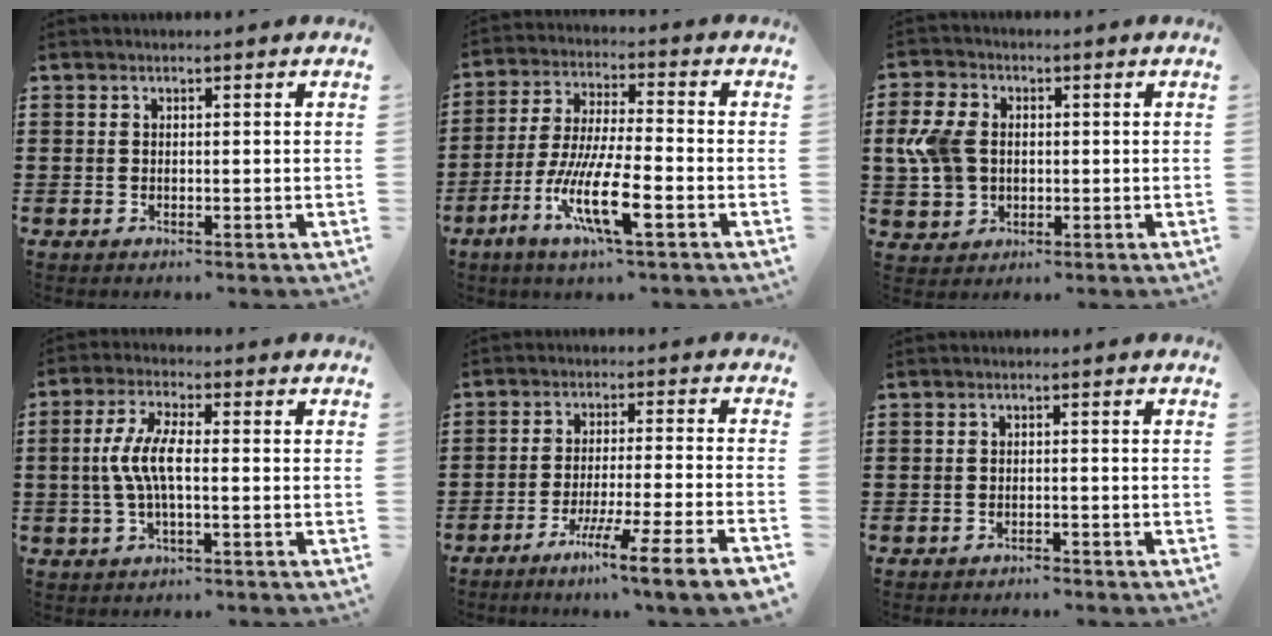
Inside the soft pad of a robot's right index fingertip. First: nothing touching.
{"total": 11.3, "force": [-5.0, 2.1, 9.9], "torque": [-0.220, -0.014, -0.100]}
{"total": 7.8, "force": [0.7, 5.8, 5.2], "torque": [-0.152, 0.007, 0.003]}
{"total": 6.4, "force": [-0.6, 1.9, 6.1], "torque": [-0.137, -0.004, -0.019]}
{"total": 8.2, "force": [-6.0, -1.1, 5.5], "torque": [-0.094, -0.012, -0.114]}
{"total": 1.2, "force": [-1.2, 0.0, 0.0], "torque": [-0.004, -0.001, -0.025]}